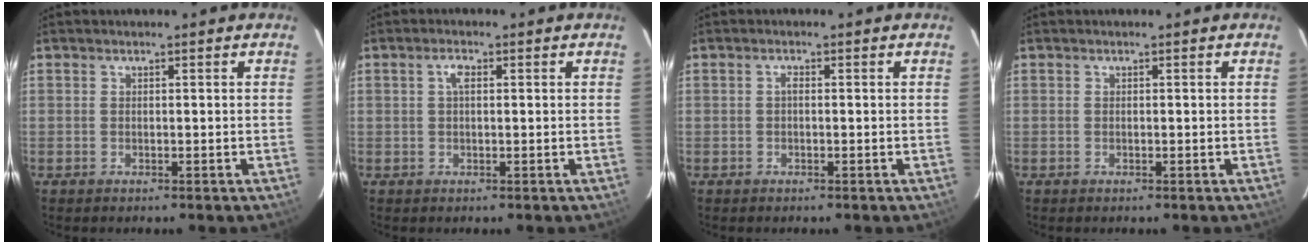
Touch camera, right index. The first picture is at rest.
{"total": 1.9, "force": [0.5, 0.8, 1.7], "torque": [-0.034, 0.007, 0.007]}
{"total": 0.8, "force": [-0.1, 0.4, 0.7], "torque": [-0.012, 0.005, -0.004]}
{"total": 0.0}